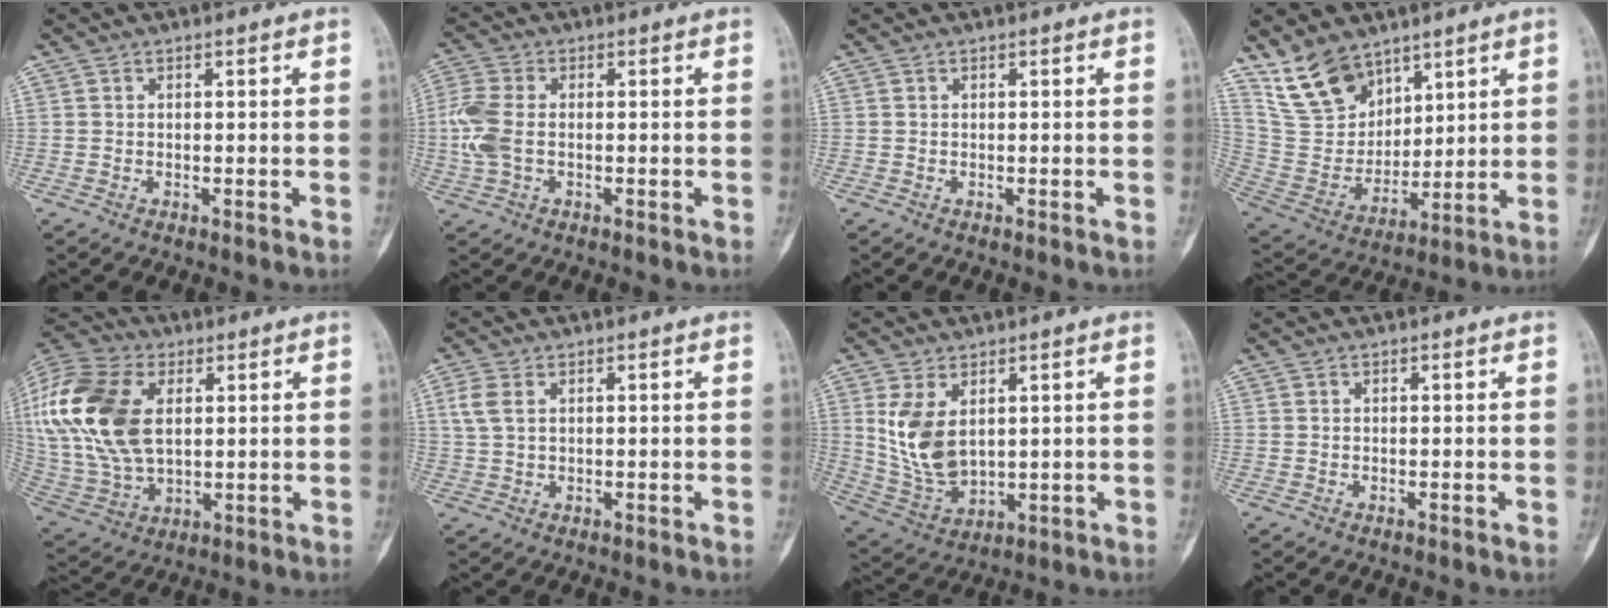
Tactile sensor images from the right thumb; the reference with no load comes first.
{"total": 7.0, "force": [-0.3, 4.3, 5.6], "torque": [-0.152, 0.008, -0.009]}
{"total": 0.0}
{"total": 13.4, "force": [9.5, 7.7, 5.4], "torque": [-0.083, -0.051, 0.203]}
{"total": 25.3, "force": [5.5, 15.8, 19.0], "torque": [-0.434, 0.003, 0.106]}
{"total": 3.8, "force": [1.4, 2.2, 2.8], "torque": [-0.070, 0.005, 0.031]}
{"total": 10.6, "force": [2.8, 6.3, 8.1], "torque": [-0.149, -0.018, 0.075]}
{"total": 0.0}